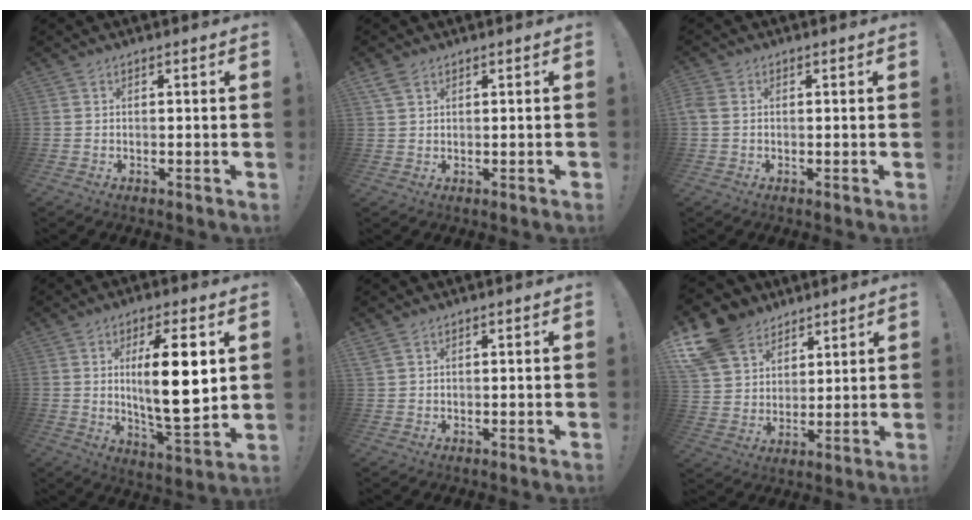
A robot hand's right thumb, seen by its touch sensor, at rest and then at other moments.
{"total": 2.9, "force": [1.6, 1.5, 1.9], "torque": [-0.040, -0.002, 0.032]}
{"total": 2.6, "force": [0.3, 1.9, 1.6], "torque": [-0.039, 0.005, 0.006]}
{"total": 16.2, "force": [3.1, 4.1, 15.3], "torque": [-0.248, -0.019, 0.034]}
{"total": 1.6, "force": [1.0, 0.7, 1.0], "torque": [-0.021, -0.001, 0.021]}
{"total": 13.6, "force": [8.7, 9.6, 4.2], "torque": [-0.080, -0.055, 0.172]}